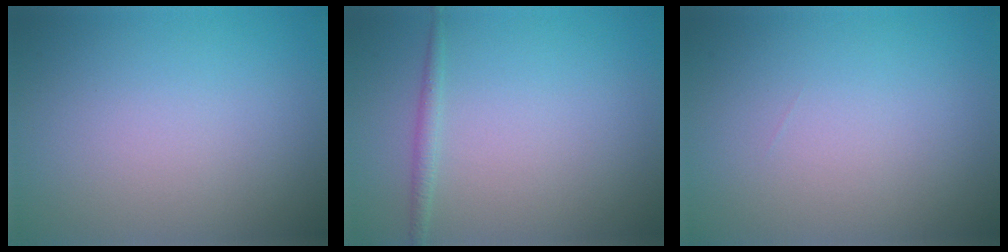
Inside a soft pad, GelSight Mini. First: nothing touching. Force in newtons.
{"total": 1.1, "press": 1.1, "slide": 0.1}
{"total": 0.0}